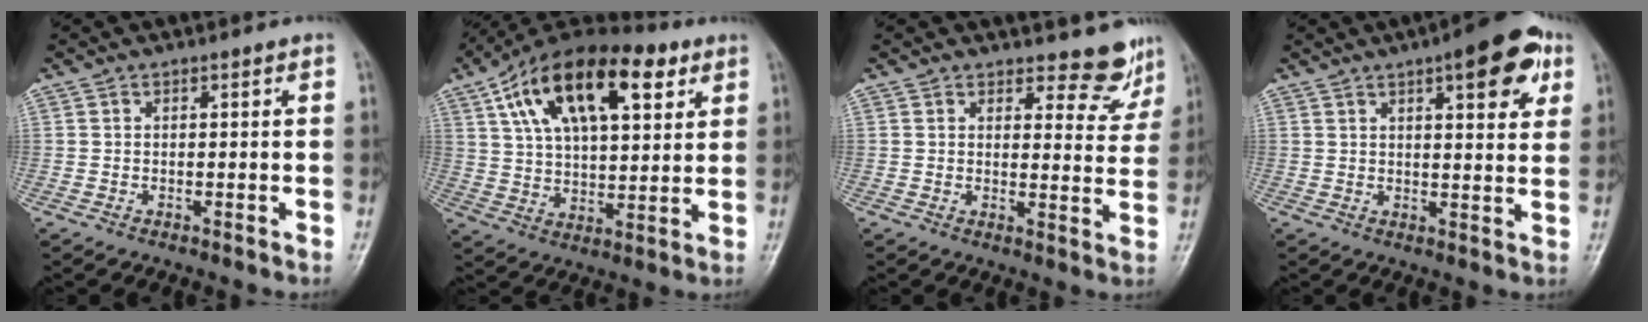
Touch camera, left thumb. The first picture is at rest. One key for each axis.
{"total": 22.4, "fx": 10.0, "fy": 10.7, "fz": 16.9, "tx": -0.264, "ty": -0.004, "tz": 0.168}
{"total": 6.6, "fx": 6.1, "fy": 2.4, "fz": 0.8, "tx": 0.019, "ty": -0.056, "tz": 0.066}
{"total": 11.7, "fx": 5.6, "fy": 3.9, "fz": 9.5, "tx": -0.095, "ty": -0.010, "tz": 0.066}